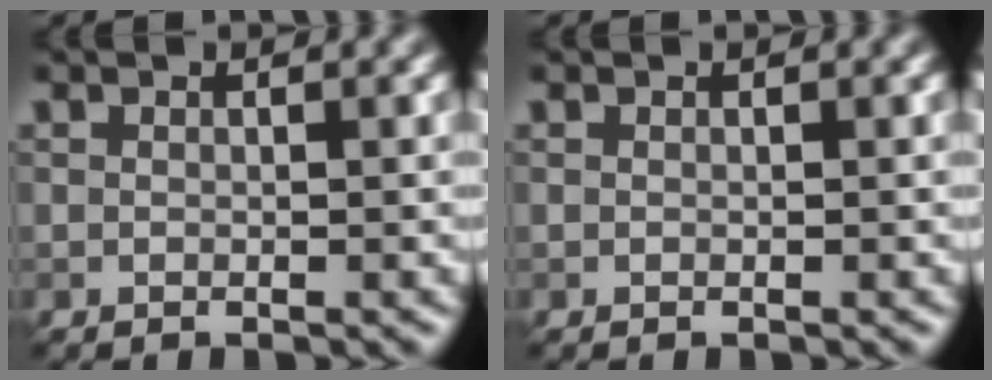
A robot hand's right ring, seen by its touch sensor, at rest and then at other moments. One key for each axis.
{"total": 0.0}